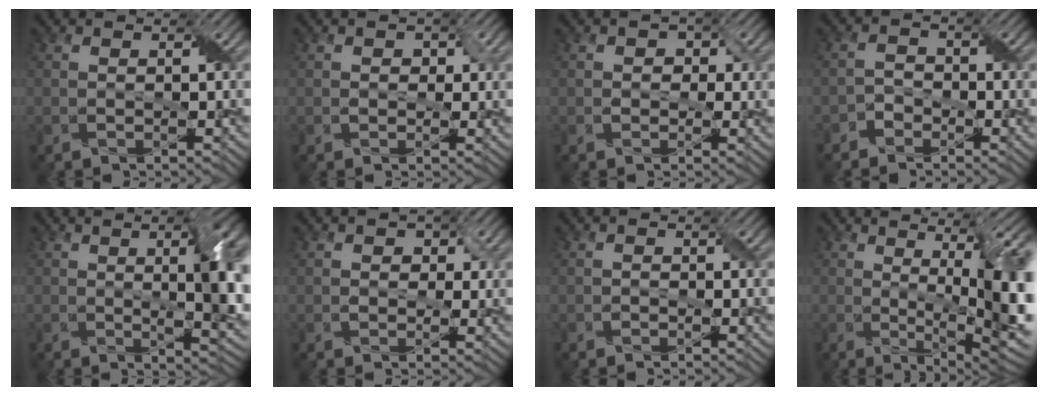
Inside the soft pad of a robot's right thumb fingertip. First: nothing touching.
{"total": 1.9, "force": [0.3, 1.6, 1.0], "torque": [-0.017, -0.001, 0.001]}
{"total": 2.2, "force": [0.2, 2.0, 0.9], "torque": [-0.013, 0.005, -0.002]}
{"total": 2.2, "force": [-1.7, 1.3, 0.5], "torque": [-0.013, 0.008, -0.040]}
{"total": 10.1, "force": [1.1, 3.5, 9.5], "torque": [-0.123, 0.003, 0.018]}
{"total": 2.4, "force": [0.4, 2.0, 1.2], "torque": [-0.019, 0.001, 0.001]}
{"total": 0.8, "force": [-0.4, 0.5, 0.4], "torque": [-0.008, 0.002, -0.008]}
{"total": 11.6, "force": [0.8, 3.0, 11.2], "torque": [-0.158, 0.002, 0.016]}